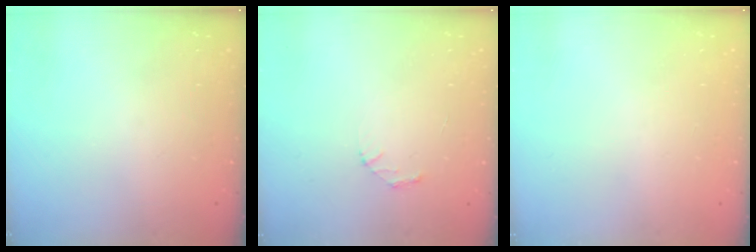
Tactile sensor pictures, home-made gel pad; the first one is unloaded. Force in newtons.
{"total": 2.1, "press": 2.1, "slide": 0.2}
{"total": 0.0}